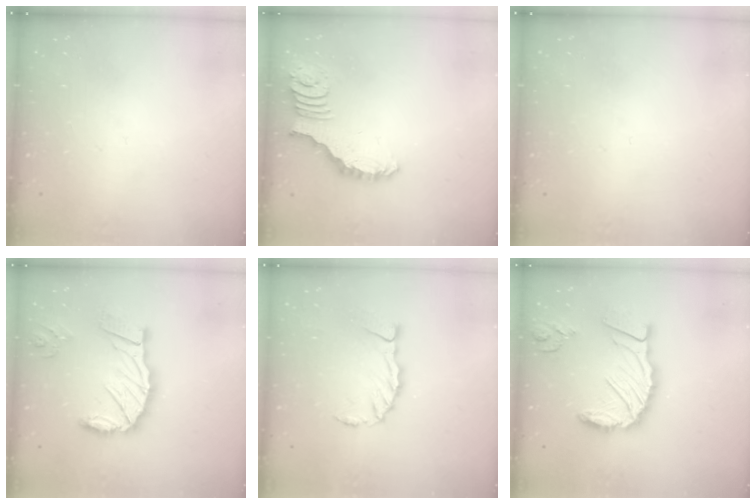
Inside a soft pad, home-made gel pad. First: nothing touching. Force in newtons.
{"total": 2.6, "press": 2.5, "slide": 0.5}
{"total": 0.0}
{"total": 17.6, "press": 17.4, "slide": 2.3}
{"total": 5.9, "press": 5.9, "slide": 0.8}
{"total": 18.1, "press": 17.9, "slide": 2.4}